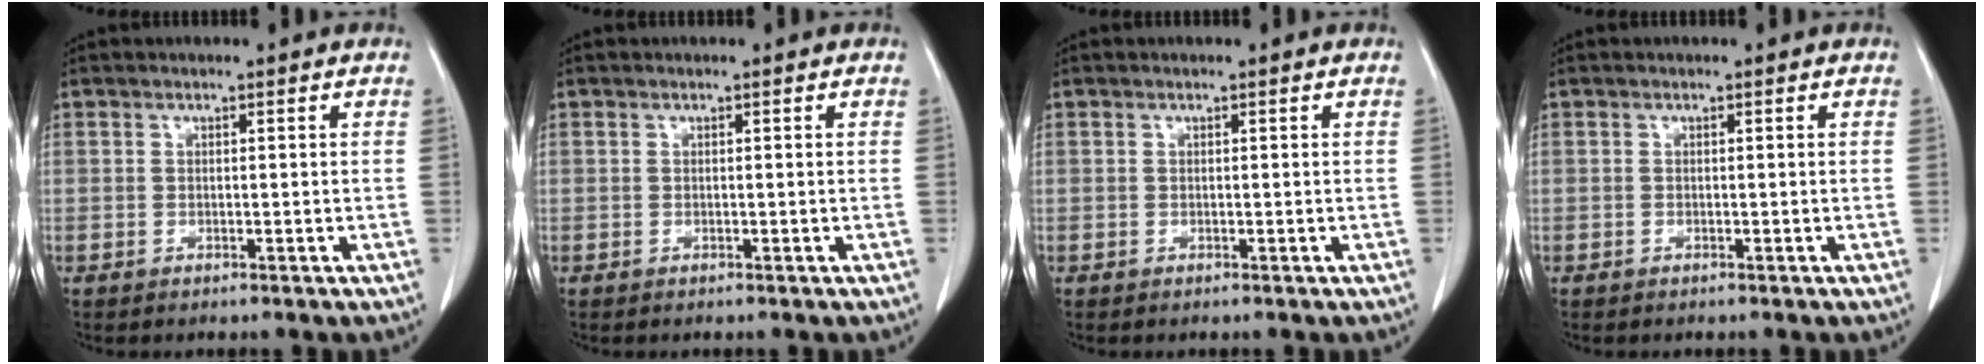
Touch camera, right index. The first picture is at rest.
{"total": 0.0}
{"total": 0.0}
{"total": 0.0}